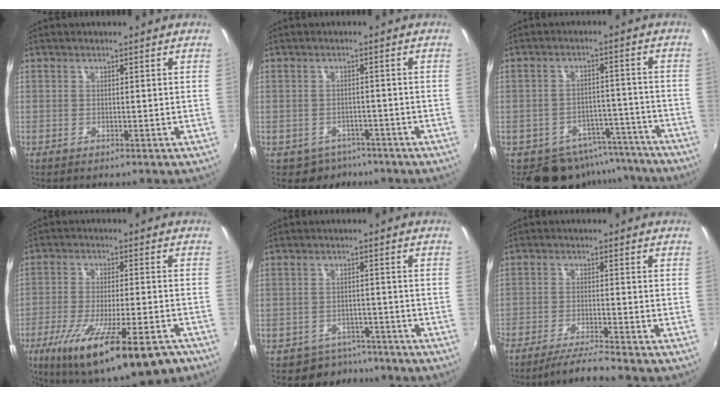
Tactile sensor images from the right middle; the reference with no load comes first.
{"total": 4.6, "force": [-3.2, 3.3, 0.6], "torque": [-0.022, 0.001, -0.042]}
{"total": 12.2, "force": [-10.4, 6.0, 2.2], "torque": [-0.037, 0.031, -0.126]}
{"total": 20.8, "force": [-12.3, 5.0, 16.0], "torque": [-0.284, -0.067, -0.188]}
{"total": 5.4, "force": [-4.3, 3.3, 0.0], "torque": [-0.006, 0.014, -0.059]}
{"total": 6.3, "force": [-5.7, -0.9, 2.7], "torque": [-0.072, -0.011, -0.100]}